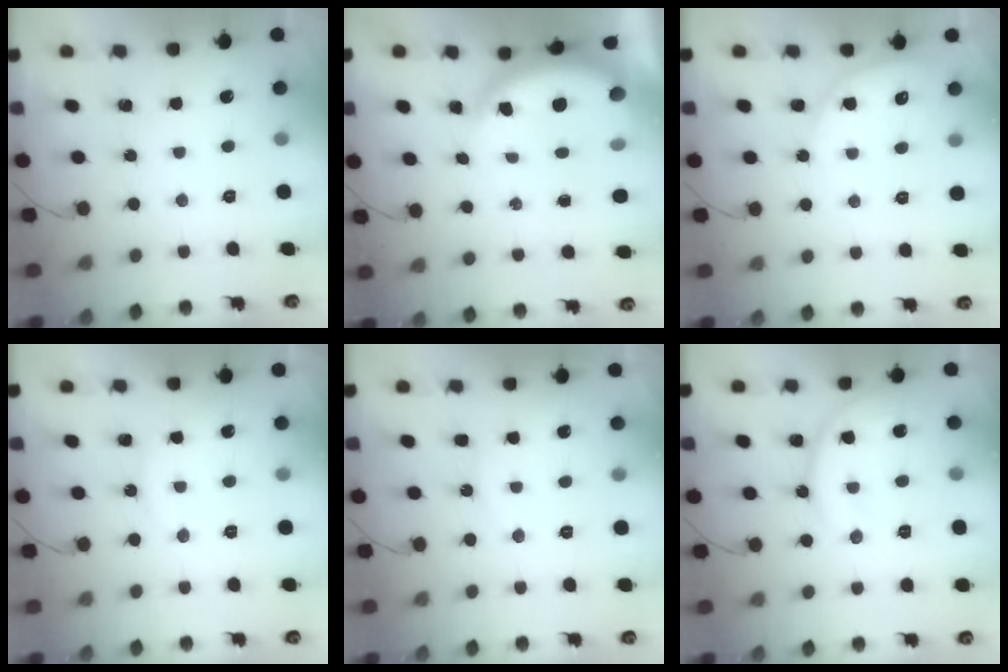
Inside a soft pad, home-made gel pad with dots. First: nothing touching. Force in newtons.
{"total": 6.4, "press": 6.3, "slide": 0.9}
{"total": 5.8, "press": 5.8, "slide": 0.4}
{"total": 6.2, "press": 6.2, "slide": 0.5}
{"total": 7.9, "press": 7.8, "slide": 0.7}
{"total": 12.3, "press": 12.3, "slide": 0.6}